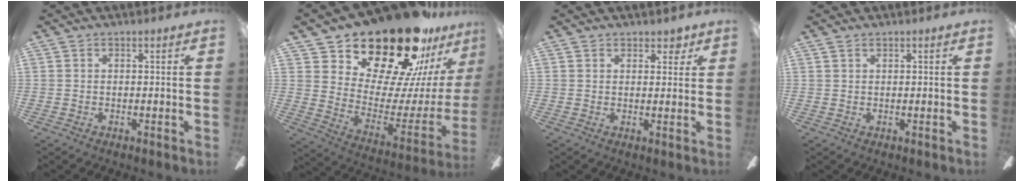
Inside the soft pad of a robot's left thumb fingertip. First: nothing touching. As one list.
[{"total": 28.1, "force": [22.4, 9.8, 13.9], "torque": [-0.212, -0.169, 0.399]}, {"total": 3.3, "force": [2.4, 1.9, 1.3], "torque": [-0.012, -0.001, 0.041]}, {"total": 0.9, "force": [0.7, 0.4, 0.3], "torque": [-0.007, 0.001, 0.013]}]